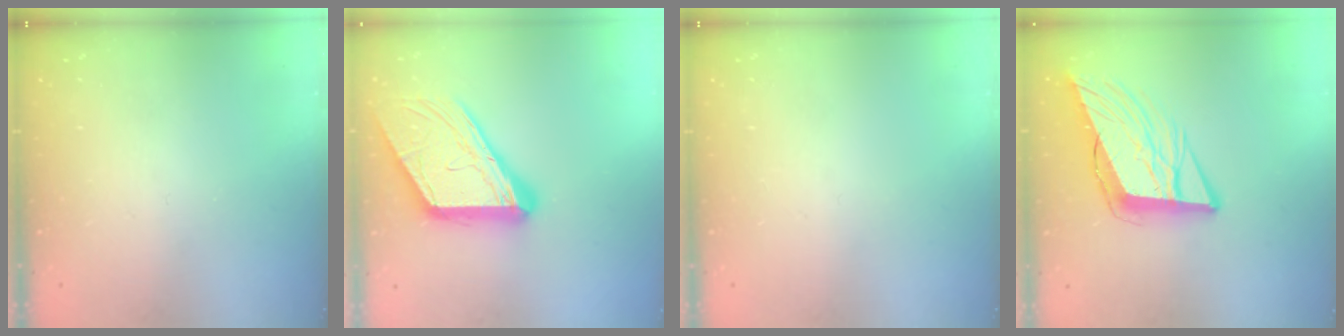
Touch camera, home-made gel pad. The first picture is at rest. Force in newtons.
{"total": 17.8, "press": 17.7, "slide": 1.8}
{"total": 0.0}
{"total": 13.0, "press": 12.4, "slide": 4.0}